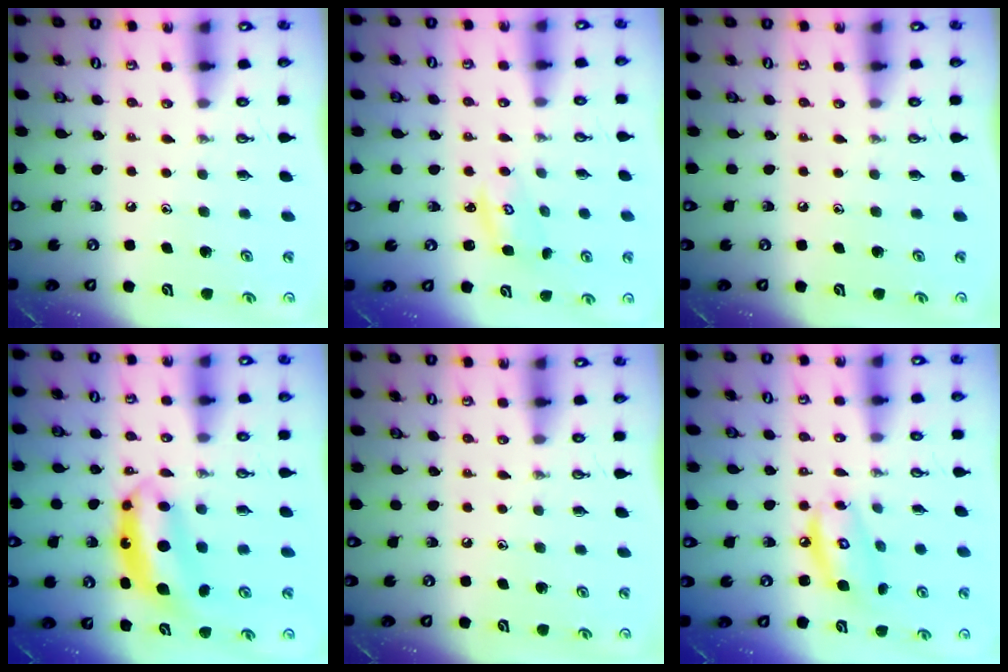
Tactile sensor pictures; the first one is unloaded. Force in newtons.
{"total": 2.9, "press": 2.9, "slide": 0.4}
{"total": 0.0}
{"total": 7.5, "press": 7.5, "slide": 0.6}
{"total": 0.0}
{"total": 9.4, "press": 9.3, "slide": 0.8}